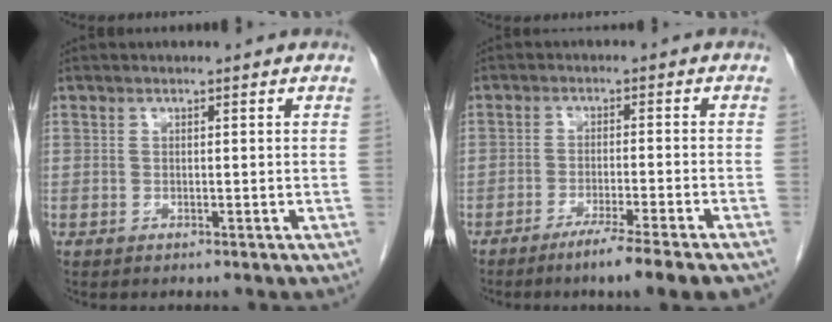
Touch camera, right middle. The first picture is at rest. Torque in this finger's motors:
{"motor_torque": [0.15, -0.12, 0.13, 0.07]}